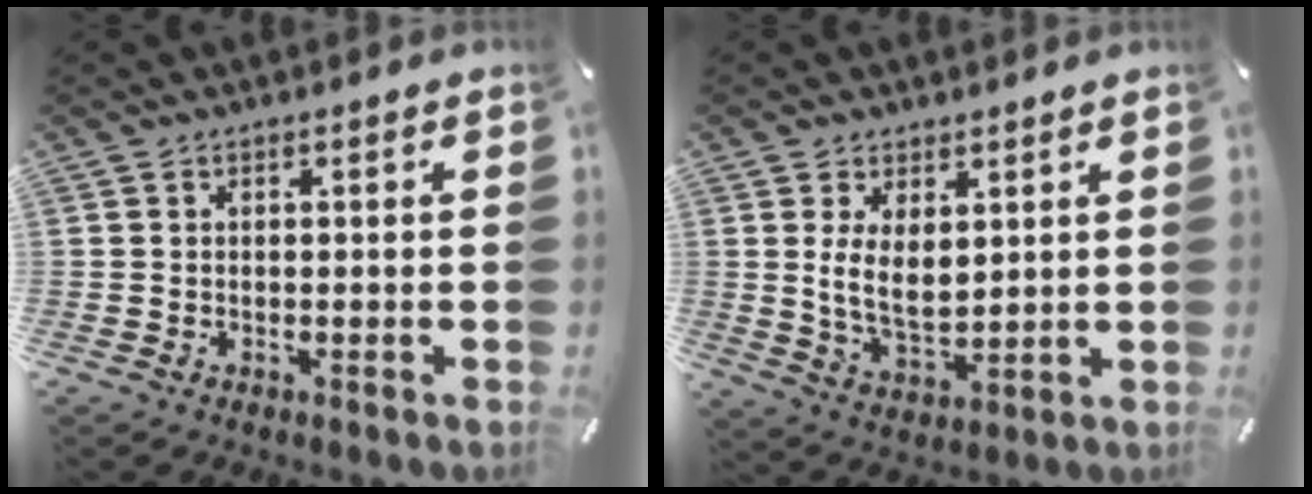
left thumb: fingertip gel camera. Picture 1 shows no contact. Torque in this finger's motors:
{"motor_torque": [1.10, 1.65, 0.71, -0.86, 0.08]}